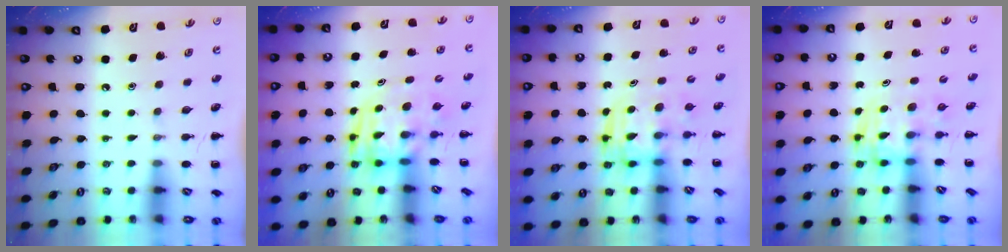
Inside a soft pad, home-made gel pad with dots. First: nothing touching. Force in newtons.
{"total": 3.2, "press": 3.1, "slide": 0.7}
{"total": 3.2, "press": 3.2, "slide": 0.3}
{"total": 3.6, "press": 3.5, "slide": 0.6}